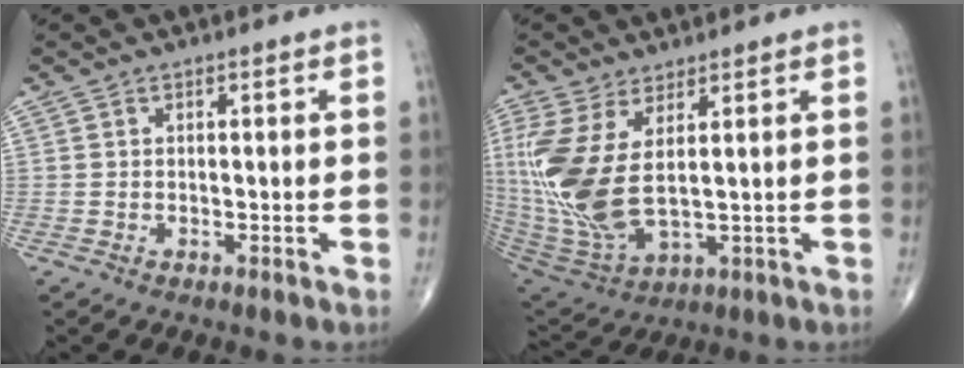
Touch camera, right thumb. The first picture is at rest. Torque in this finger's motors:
{"motor_torque": [2.47, 2.54, 1.93, 0.65, 0.72]}